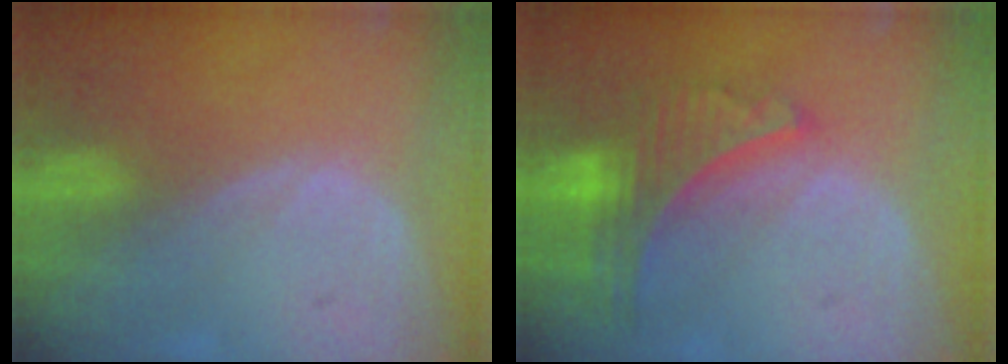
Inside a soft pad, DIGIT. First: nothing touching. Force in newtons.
{"total": 7.8, "press": 6.9, "slide": 3.6}